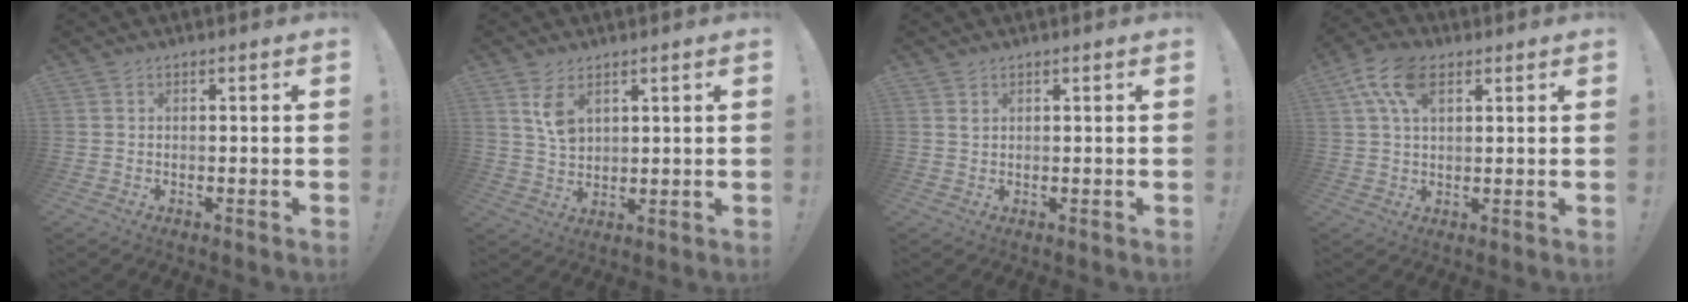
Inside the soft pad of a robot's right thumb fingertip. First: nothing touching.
{"total": 6.7, "force": [3.3, 4.0, 4.2], "torque": [-0.065, -0.015, 0.061]}
{"total": 0.8, "force": [0.7, 0.2, 0.4], "torque": [-0.001, -0.004, 0.012]}
{"total": 10.7, "force": [4.5, 5.9, 7.7], "torque": [-0.142, 0.000, 0.085]}